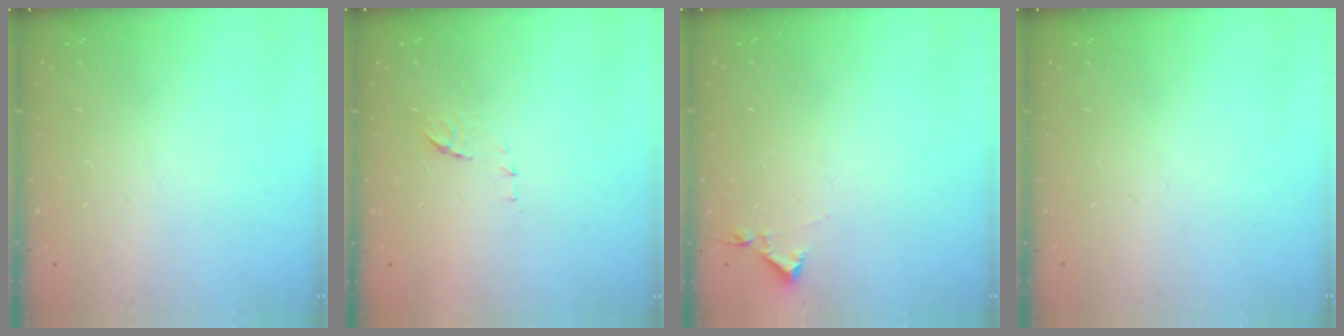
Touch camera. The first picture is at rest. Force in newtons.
{"total": 6.8, "press": 6.8, "slide": 0.5}
{"total": 2.9, "press": 2.9, "slide": 0.5}
{"total": 0.0}